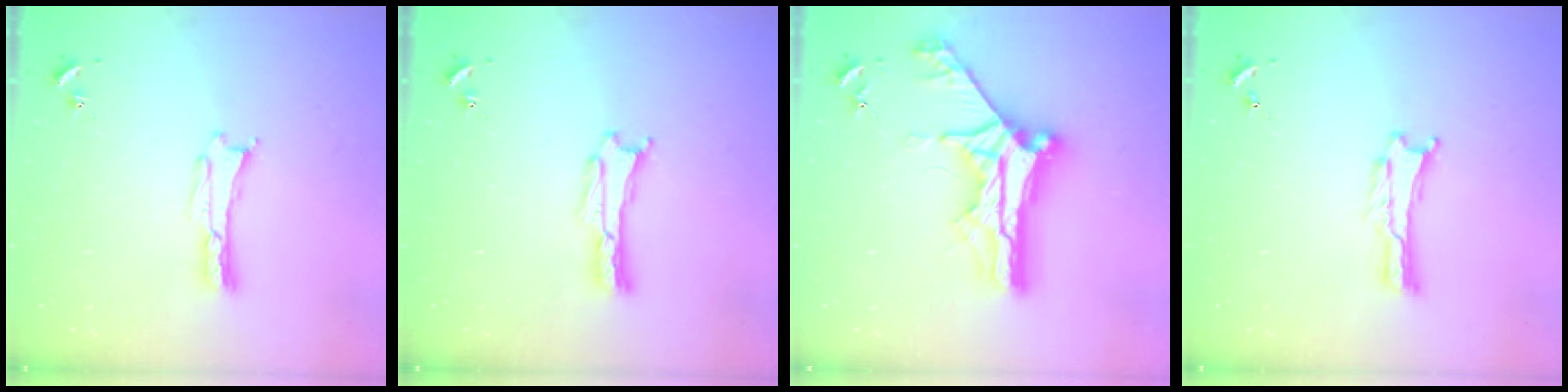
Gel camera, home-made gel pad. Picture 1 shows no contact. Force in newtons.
{"total": 0.0}
{"total": 13.8, "press": 13.8, "slide": 1.0}
{"total": 0.0}